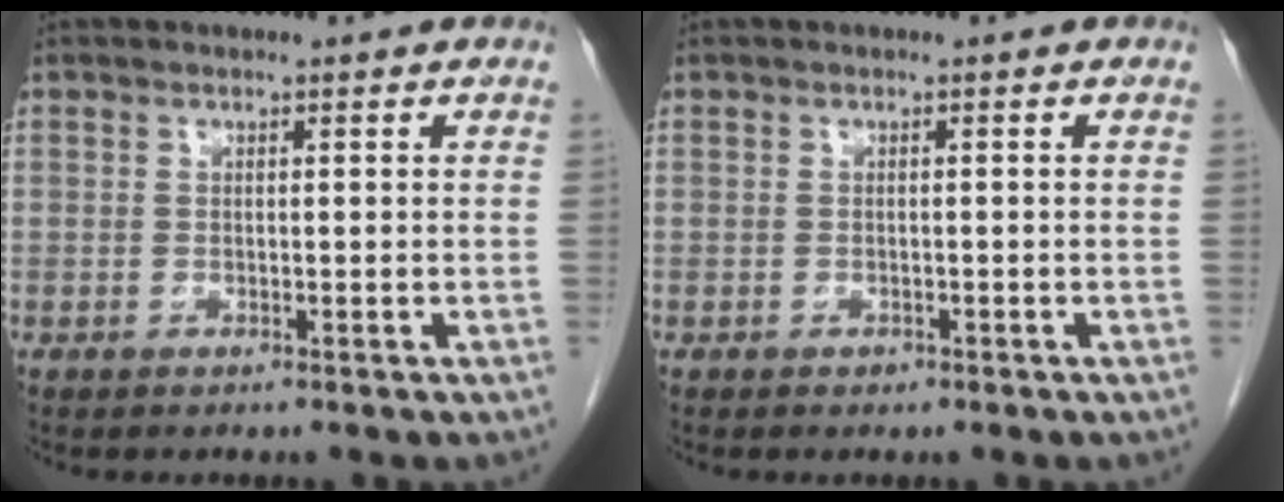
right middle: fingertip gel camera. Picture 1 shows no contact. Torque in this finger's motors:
{"motor_torque": [-0.26, -0.11, 0.00, 0.00]}